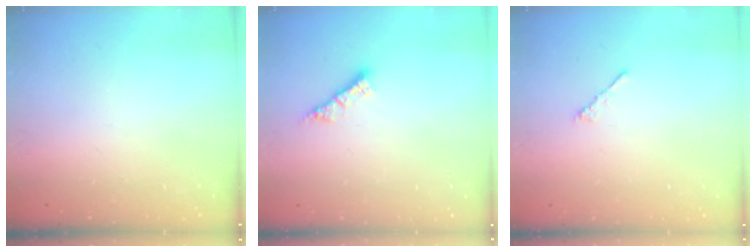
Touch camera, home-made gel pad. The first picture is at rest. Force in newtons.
{"total": 4.8, "press": 4.8, "slide": 0.3}
{"total": 2.3, "press": 2.2, "slide": 0.6}